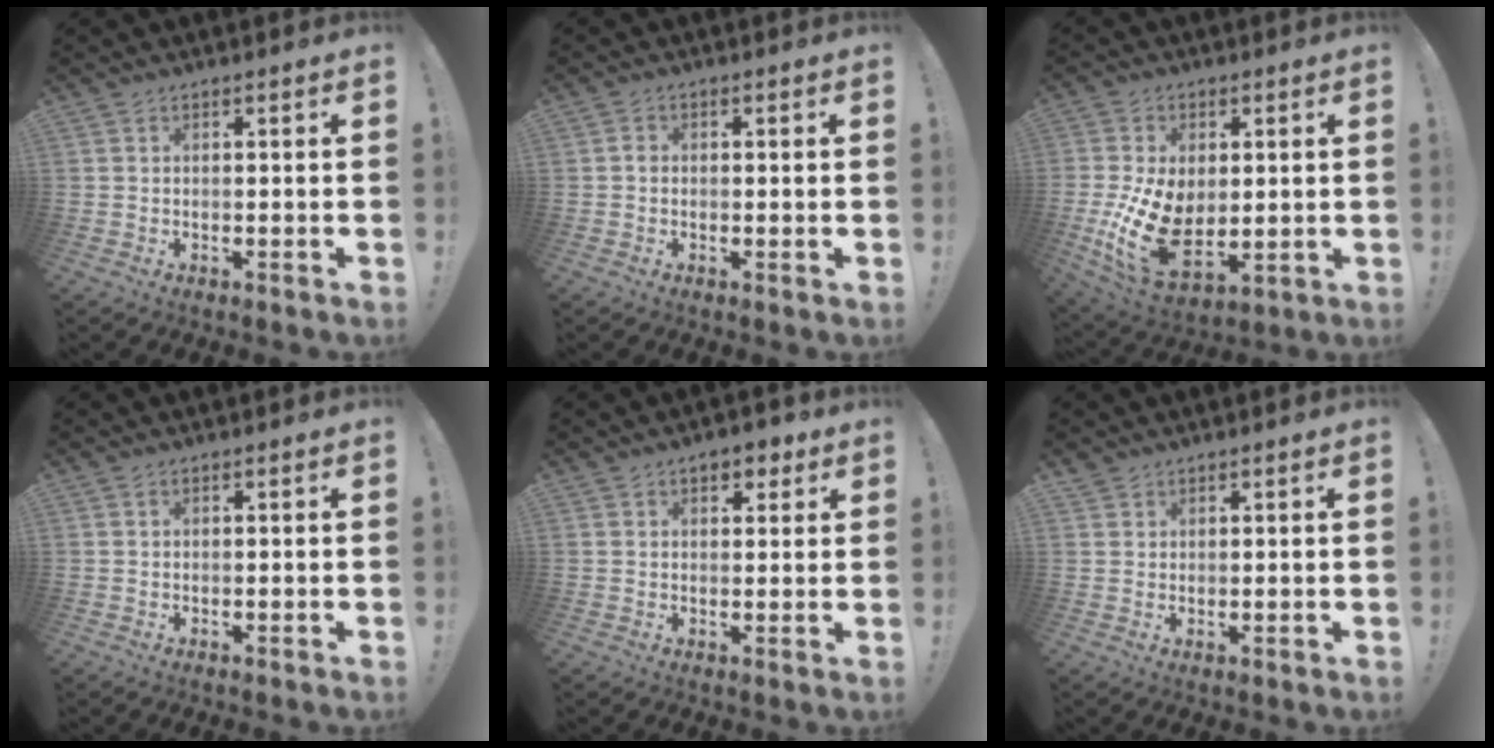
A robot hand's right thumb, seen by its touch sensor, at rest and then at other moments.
{"total": 1.3, "force": [-0.3, 0.9, 0.8], "torque": [-0.007, 0.003, -0.006]}
{"total": 16.9, "force": [-1.8, 10.9, 12.7], "torque": [-0.235, -0.004, -0.022]}
{"total": 0.0}
{"total": 4.7, "force": [2.7, 3.0, 2.5], "torque": [-0.018, -0.009, 0.042]}
{"total": 1.7, "force": [1.5, 0.8, 0.3], "torque": [0.000, -0.009, 0.029]}